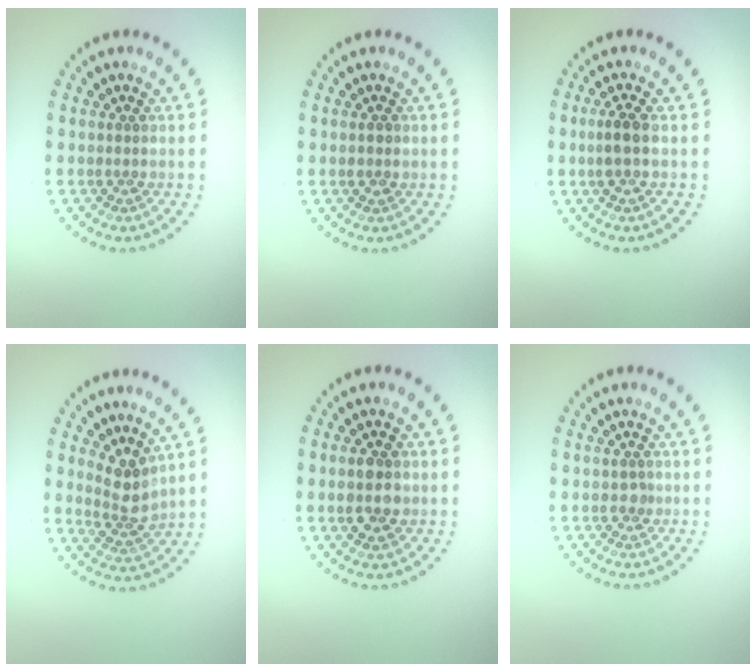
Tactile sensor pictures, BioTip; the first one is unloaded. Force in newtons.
{"total": 0.9, "press": 0.9, "slide": 0.0}
{"total": 1.9, "press": 1.8, "slide": 0.7}
{"total": 2.8, "press": 2.1, "slide": 1.8}
{"total": 2.8, "press": 2.8, "slide": 0.1}
{"total": 0.6, "press": 0.5, "slide": 0.4}